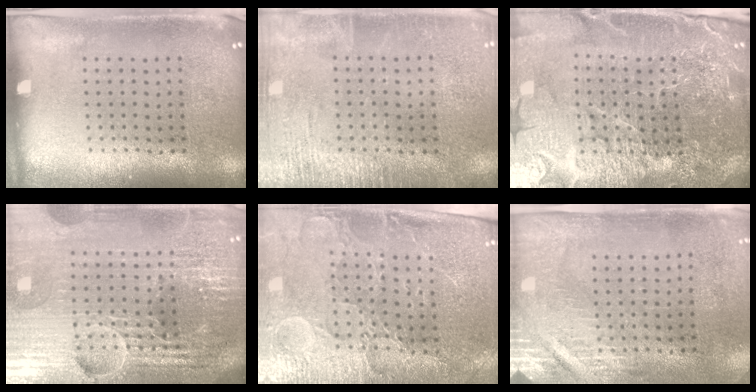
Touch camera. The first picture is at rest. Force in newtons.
{"total": 2.6, "press": 2.5, "slide": 0.3}
{"total": 6.0, "press": 5.3, "slide": 2.6}
{"total": 6.7, "press": 5.9, "slide": 3.1}
{"total": 3.5, "press": 3.3, "slide": 1.2}
{"total": 2.9, "press": 2.5, "slide": 1.5}